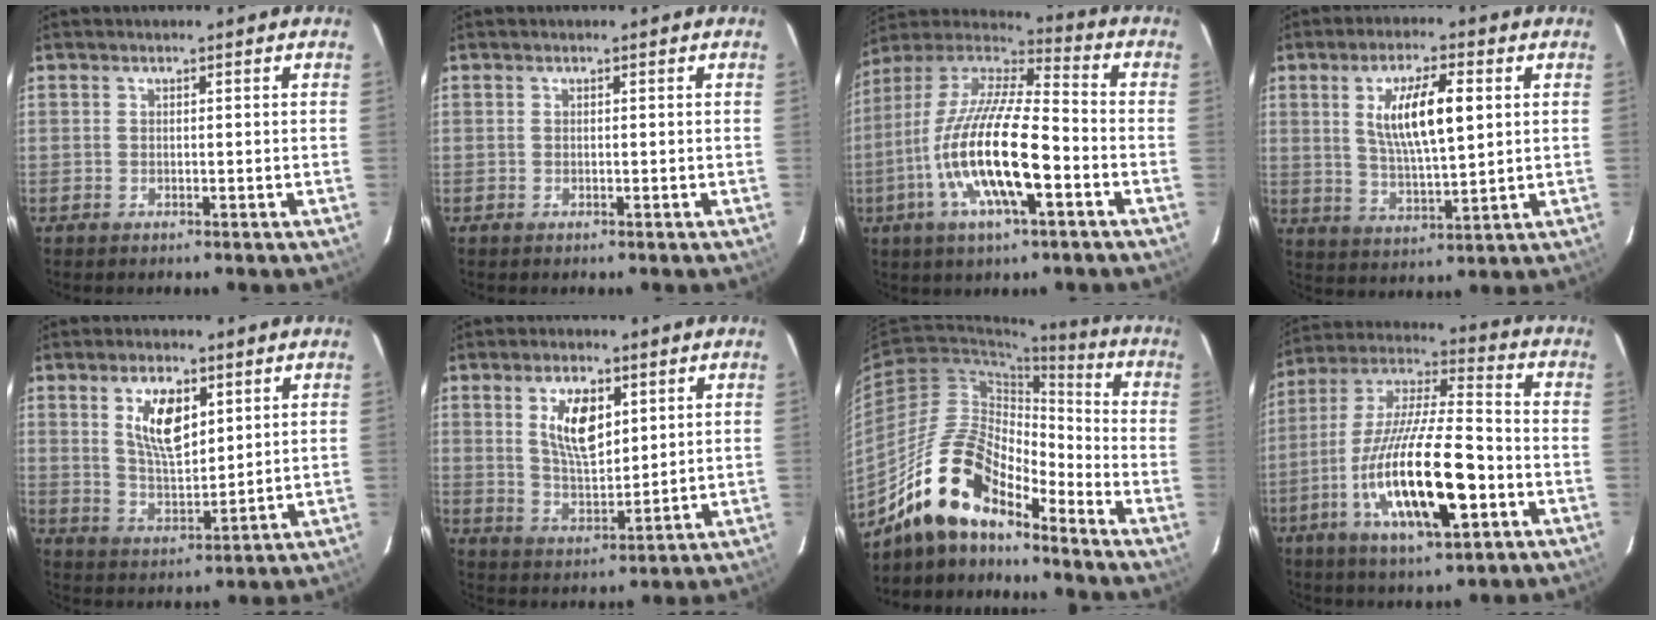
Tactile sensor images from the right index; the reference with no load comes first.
{"total": 0.0}
{"total": 20.2, "force": [-6.6, 5.2, 18.3], "torque": [-0.352, -0.020, -0.131]}
{"total": 11.0, "force": [2.9, 3.1, 10.2], "torque": [-0.186, 0.001, 0.057]}
{"total": 9.3, "force": [3.8, 4.2, 7.4], "torque": [-0.133, 0.002, 0.078]}
{"total": 9.3, "force": [3.5, 4.4, 7.4], "torque": [-0.136, 0.002, 0.072]}
{"total": 15.6, "force": [-12.4, 5.0, 7.9], "torque": [-0.146, 0.007, -0.243]}
{"total": 21.1, "force": [-7.1, 5.3, 19.1], "torque": [-0.365, -0.020, -0.127]}